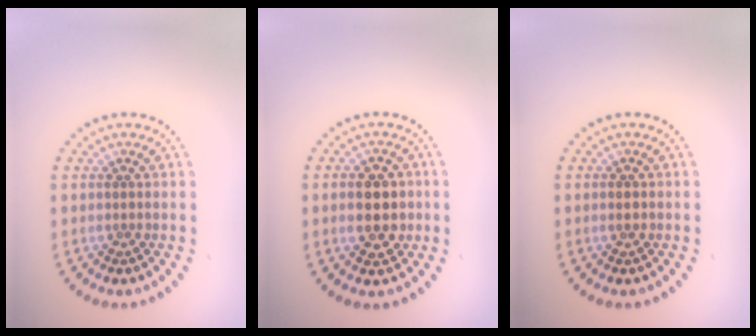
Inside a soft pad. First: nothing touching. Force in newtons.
{"total": 4.2, "press": 4.1, "slide": 0.2}
{"total": 1.1, "press": 1.1, "slide": 0.0}